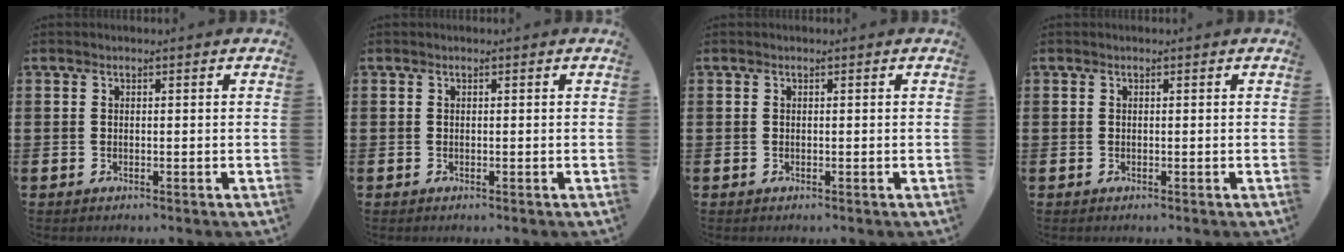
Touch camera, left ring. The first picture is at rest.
{"total": 0.0}
{"total": 0.0}
{"total": 0.0}